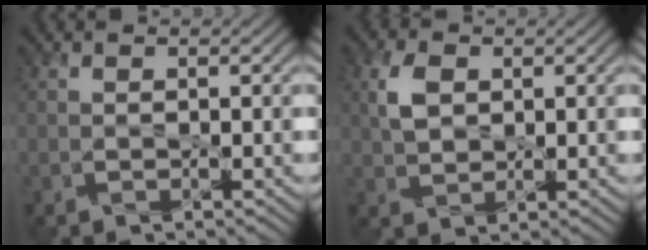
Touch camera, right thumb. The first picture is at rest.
{"total": 3.7, "force": [1.1, 2.4, 2.6], "torque": [-0.063, 0.011, 0.021]}